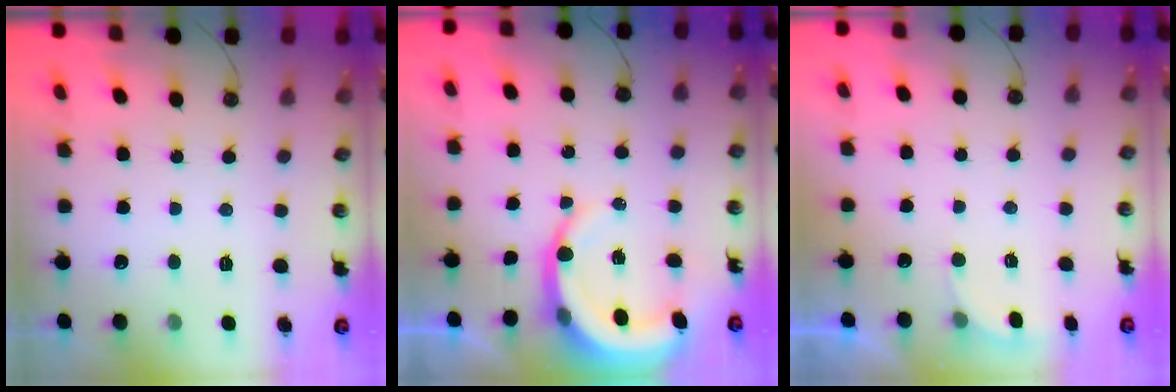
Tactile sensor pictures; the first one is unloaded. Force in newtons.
{"total": 7.7, "press": 7.6, "slide": 0.9}
{"total": 2.2, "press": 2.0, "slide": 1.0}